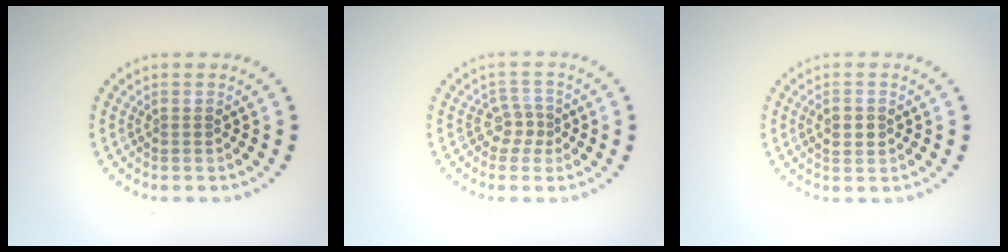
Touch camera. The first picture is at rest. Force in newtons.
{"total": 1.9, "press": 1.4, "slide": 1.3}
{"total": 2.1, "press": 2.1, "slide": 0.1}